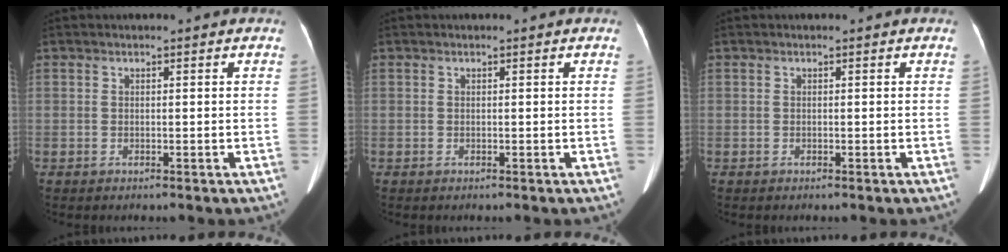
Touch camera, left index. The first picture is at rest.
{"total": 0.0}
{"total": 0.0}